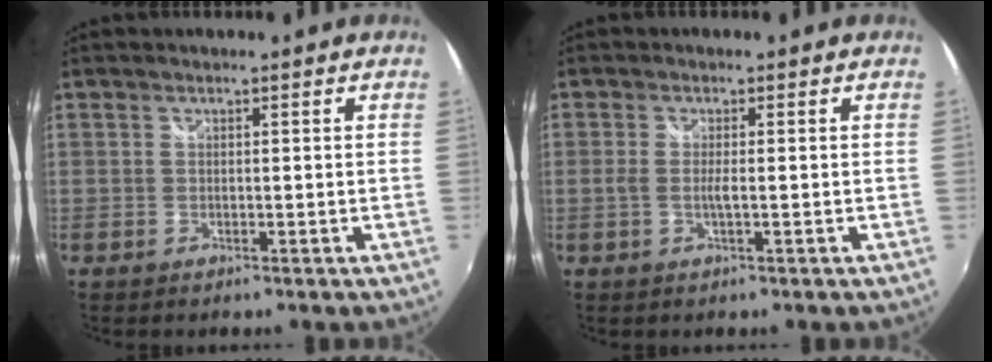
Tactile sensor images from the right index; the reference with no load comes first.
{"total": 1.7, "force": [-0.4, -0.3, 1.7], "torque": [-0.032, -0.003, -0.009]}